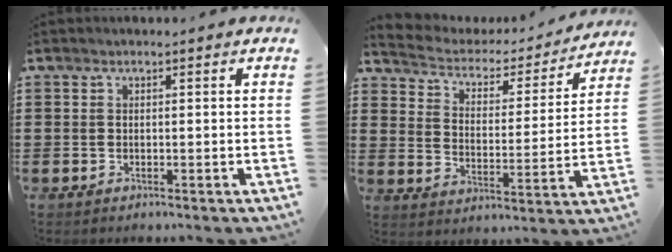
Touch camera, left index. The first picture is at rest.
{"total": 2.6, "force": [2.2, 1.2, 0.6], "torque": [-0.032, -0.023, 0.028]}